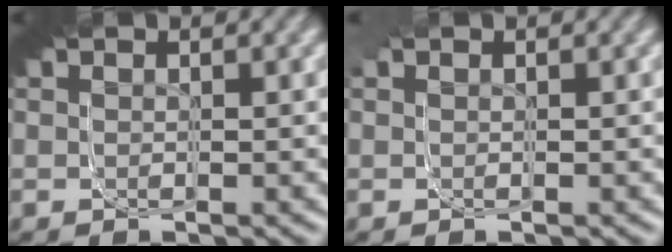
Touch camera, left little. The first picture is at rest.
{"total": 0.9, "force": [0.6, -0.4, -0.5], "torque": [0.007, 0.001, 0.010]}